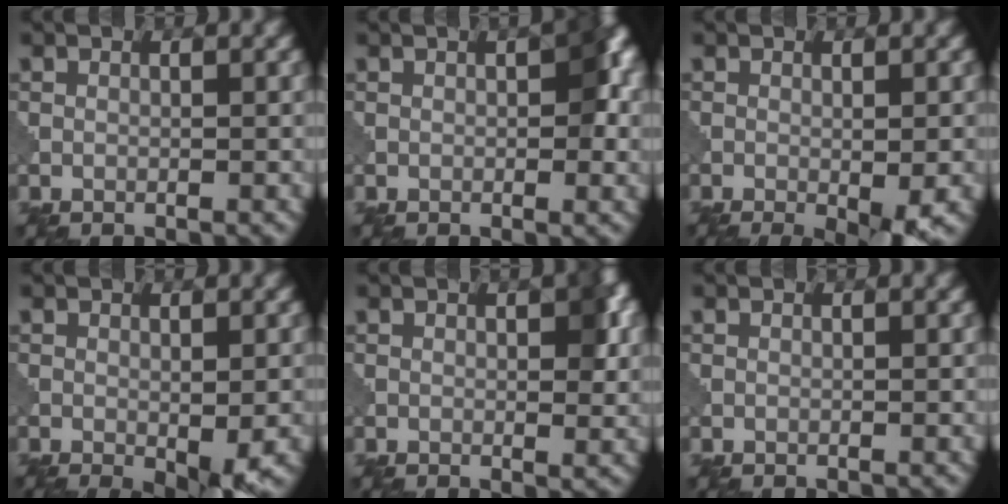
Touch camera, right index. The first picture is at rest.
{"total": 3.4, "force": [0.4, 1.6, 3.0], "torque": [-0.034, 0.003, 0.002]}
{"total": 4.8, "force": [-2.1, 0.8, 4.2], "torque": [-0.060, -0.009, -0.027]}
{"total": 3.7, "force": [-1.3, 0.9, 3.4], "torque": [-0.051, -0.012, -0.017]}
{"total": 3.1, "force": [0.6, 1.4, 2.7], "torque": [-0.031, -0.001, 0.009]}
{"total": 0.0}